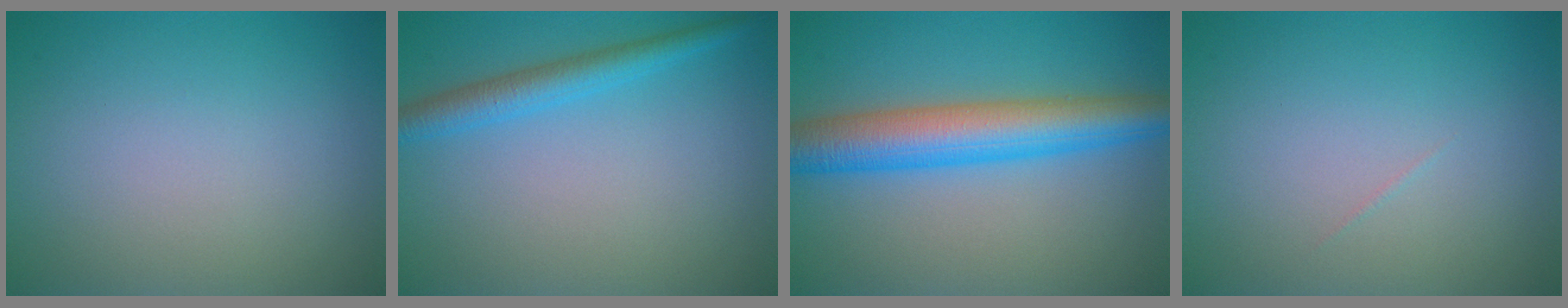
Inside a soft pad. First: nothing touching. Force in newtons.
{"total": 3.0, "press": 3.0, "slide": 0.0}
{"total": 7.2, "press": 7.2, "slide": 0.2}
{"total": 0.0}